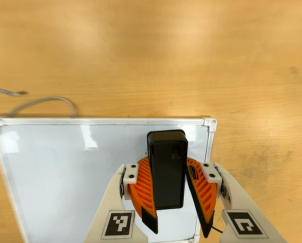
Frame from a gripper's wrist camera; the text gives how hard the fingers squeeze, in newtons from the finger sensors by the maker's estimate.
{"total": 9.7, "left": 11.1, "right": 8.4}